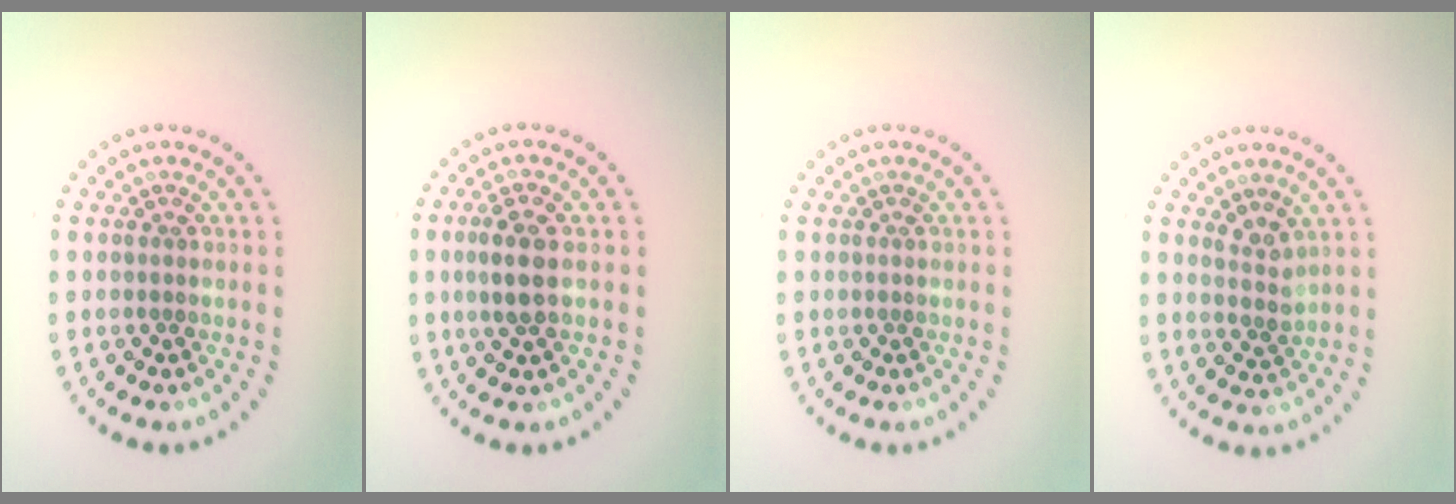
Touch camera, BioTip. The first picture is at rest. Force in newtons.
{"total": 2.6, "press": 2.5, "slide": 0.7}
{"total": 0.0}
{"total": 1.9, "press": 1.4, "slide": 1.2}